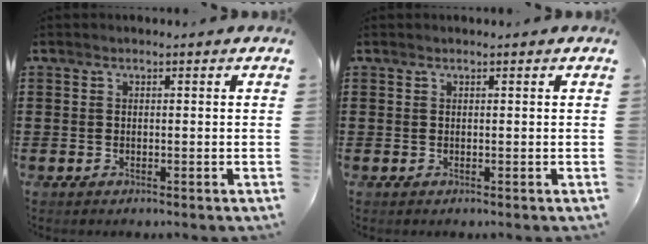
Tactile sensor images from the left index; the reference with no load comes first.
{"total": 0.0}